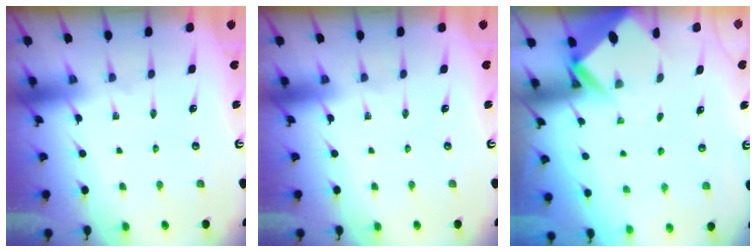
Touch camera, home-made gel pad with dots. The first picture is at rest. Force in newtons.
{"total": 0.0}
{"total": 2.7, "press": 2.7, "slide": 0.1}